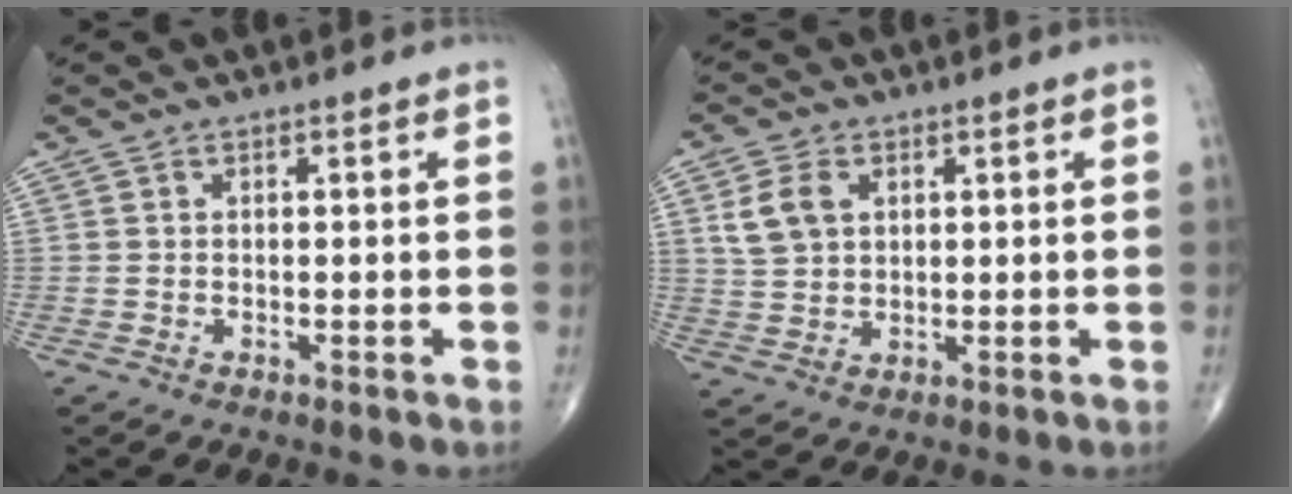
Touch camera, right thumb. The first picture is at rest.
{"total": 6.6, "force": [2.3, 4.7, 4.1], "torque": [-0.071, -0.003, 0.047]}